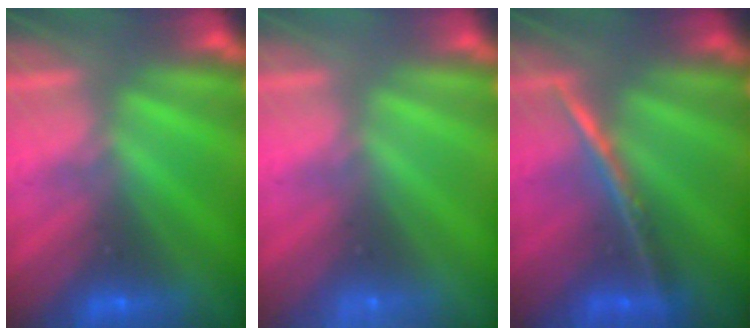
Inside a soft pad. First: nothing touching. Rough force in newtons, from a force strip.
{"total": 2.3}
{"total": 1.9}